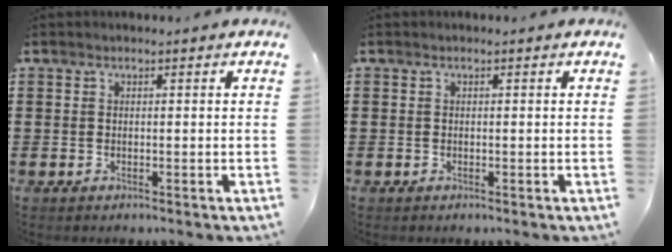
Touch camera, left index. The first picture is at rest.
{"total": 0.0}